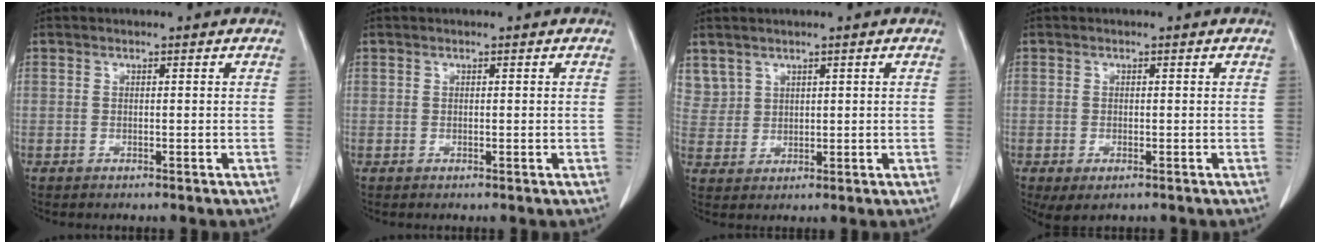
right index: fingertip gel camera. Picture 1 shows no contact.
{"total": 0.5, "force": [0.0, 0.2, 0.5], "torque": [-0.009, -0.002, 0.004]}
{"total": 4.1, "force": [2.9, 2.9, 0.3], "torque": [-0.001, 0.006, 0.067]}
{"total": 2.8, "force": [-1.2, 1.2, 2.1], "torque": [-0.041, -0.005, -0.011]}